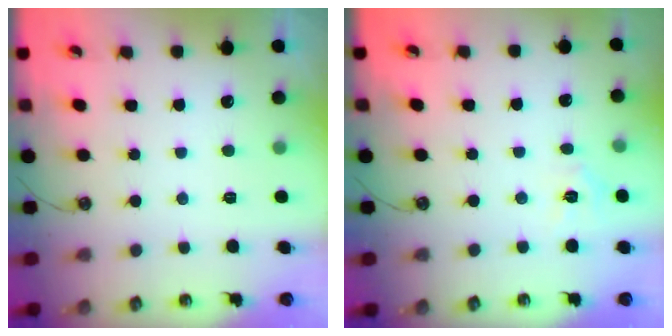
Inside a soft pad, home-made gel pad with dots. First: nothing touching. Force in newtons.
{"total": 3.2, "press": 3.2, "slide": 0.4}